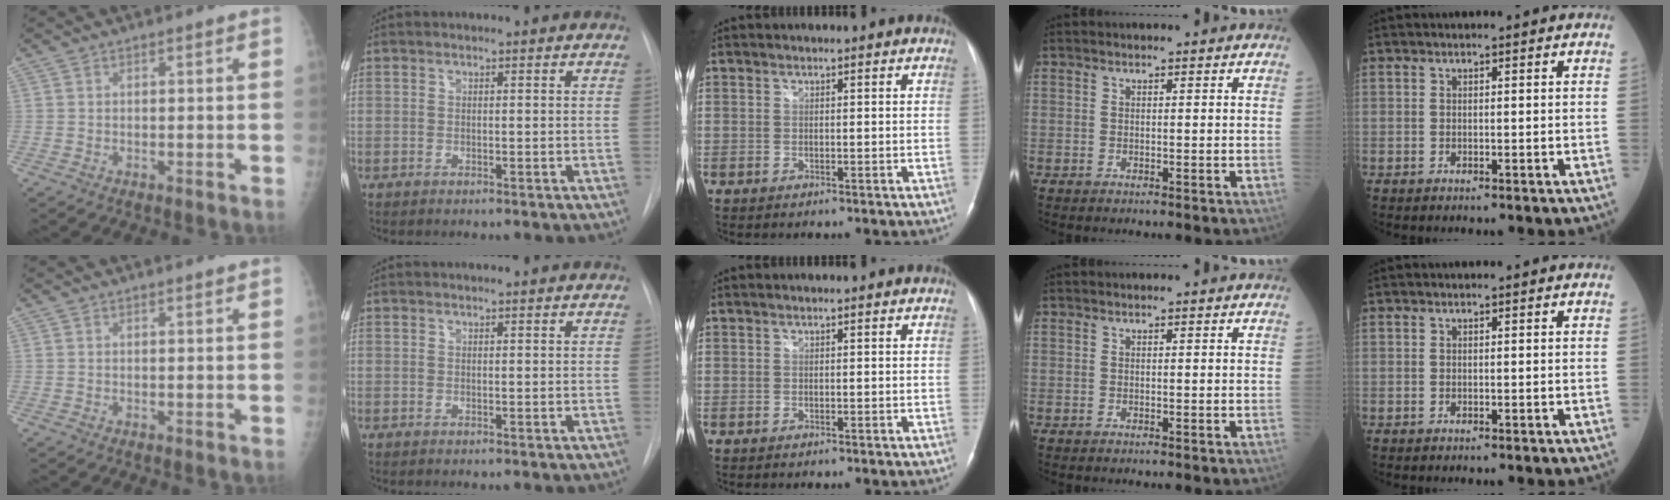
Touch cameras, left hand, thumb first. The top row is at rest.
{"thumb": {"total": 0.7, "force": [0.6, 0.1, 0.3], "torque": [-0.003, 0.001, 0.009]}, "index": {"total": 0.9, "force": [0.9, 0.0, 0.1], "torque": [-0.007, 0.005, 0.008]}}